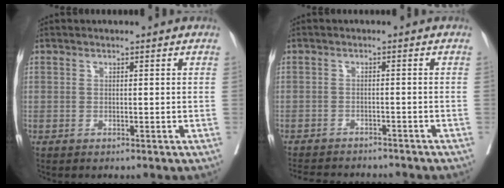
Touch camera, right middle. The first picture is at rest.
{"total": 11.6, "force": [-10.6, 2.0, 4.1], "torque": [-0.067, -0.009, -0.136]}